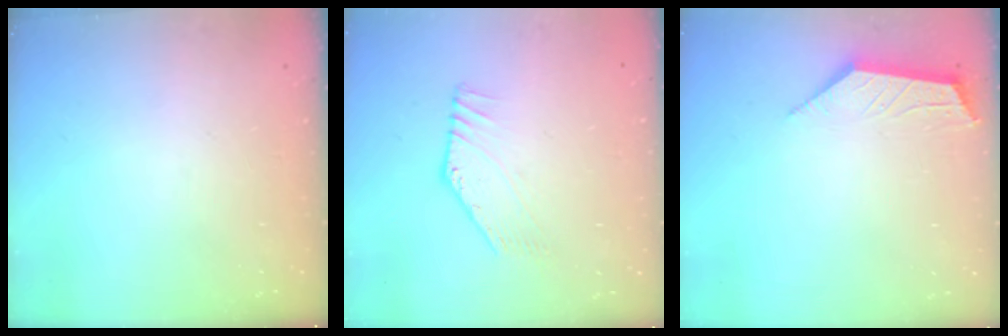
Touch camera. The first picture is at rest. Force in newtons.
{"total": 2.8, "press": 2.8, "slide": 0.2}
{"total": 4.2, "press": 4.1, "slide": 0.5}